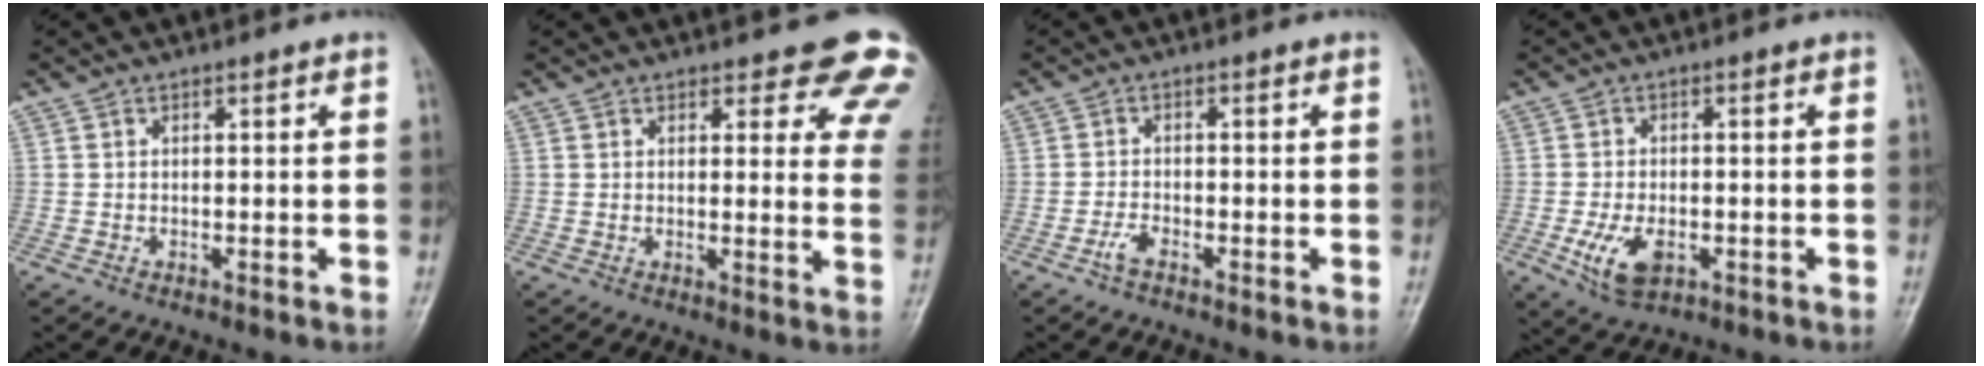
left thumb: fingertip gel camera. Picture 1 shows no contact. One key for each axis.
{"total": 11.5, "fx": 8.9, "fy": 4.0, "fz": 6.1, "tx": -0.016, "ty": -0.043, "tz": 0.078}
{"total": 2.2, "fx": -1.5, "fy": 0.7, "fz": 1.4, "tx": -0.034, "ty": 0.009, "tz": -0.032}
{"total": 6.8, "fx": -2.3, "fy": 3.8, "fz": 5.2, "tx": -0.100, "ty": 0.001, "tz": -0.035}